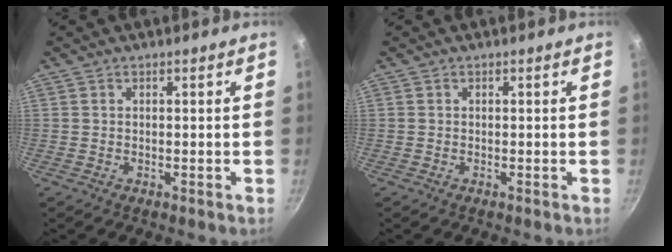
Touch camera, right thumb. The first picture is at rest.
{"total": 0.0}